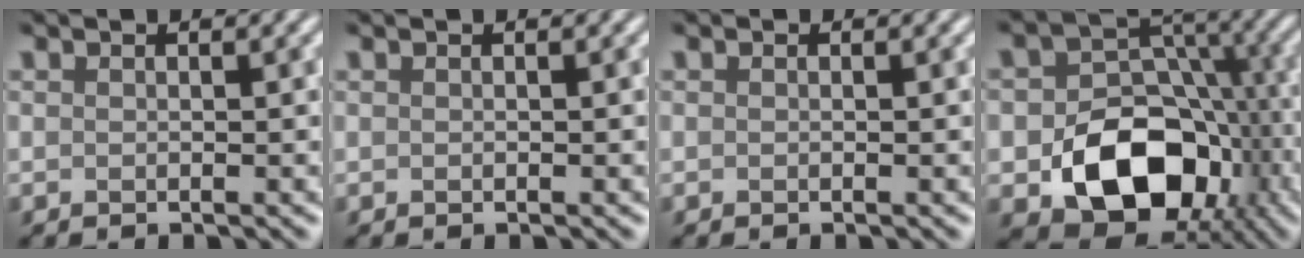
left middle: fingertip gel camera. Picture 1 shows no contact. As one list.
[{"total": 0.0}, {"total": 0.0}, {"total": 11.8, "force": [-4.0, 8.4, 7.3], "torque": [-0.113, -0.011, -0.060]}]